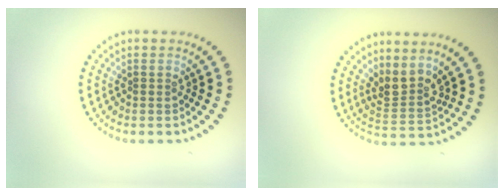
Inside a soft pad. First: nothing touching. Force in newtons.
{"total": 2.8, "press": 2.0, "slide": 1.9}